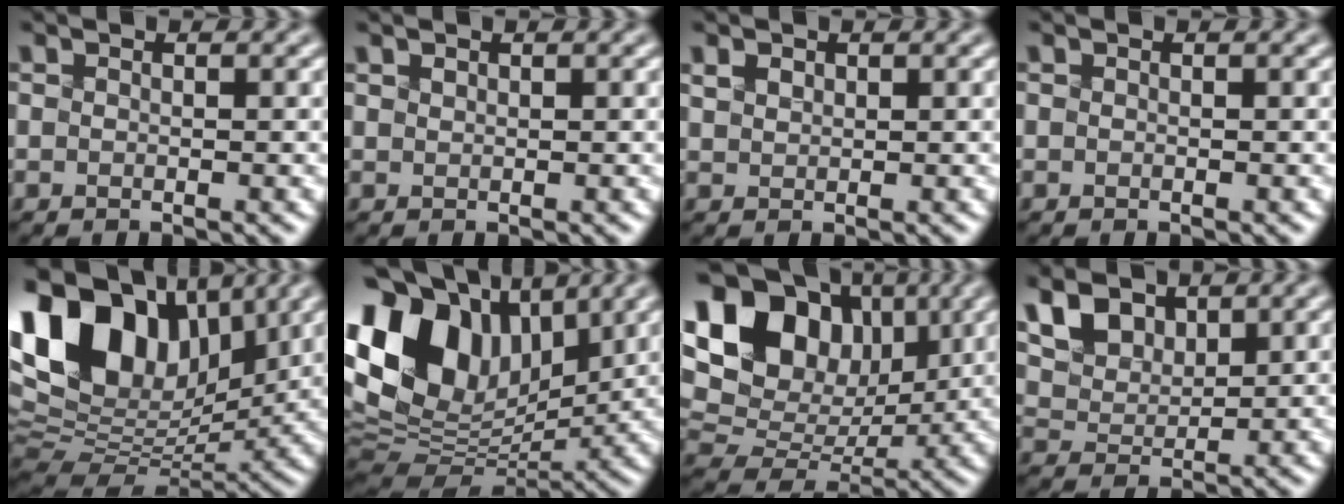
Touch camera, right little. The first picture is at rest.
{"total": 1.4, "force": [1.0, 0.7, 0.6], "torque": [-0.024, 0.010, 0.021]}
{"total": 1.8, "force": [1.1, 1.1, 0.8], "torque": [-0.031, 0.010, 0.027]}
{"total": 0.0}
{"total": 14.7, "force": [6.2, 9.1, 9.7], "torque": [-0.193, 0.034, 0.115]}
{"total": 14.9, "force": [4.4, 10.1, 10.0], "torque": [-0.214, 0.025, 0.082]}
{"total": 17.1, "force": [6.8, 12.2, 9.9], "torque": [-0.224, 0.066, 0.135]}
{"total": 7.2, "force": [4.2, 4.2, 4.2], "torque": [-0.116, 0.014, 0.076]}